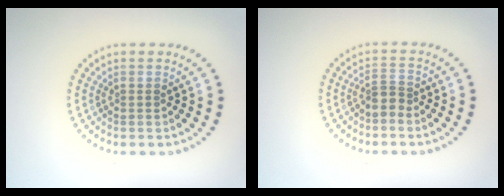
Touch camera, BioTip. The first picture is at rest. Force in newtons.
{"total": 1.4, "press": 1.0, "slide": 1.0}